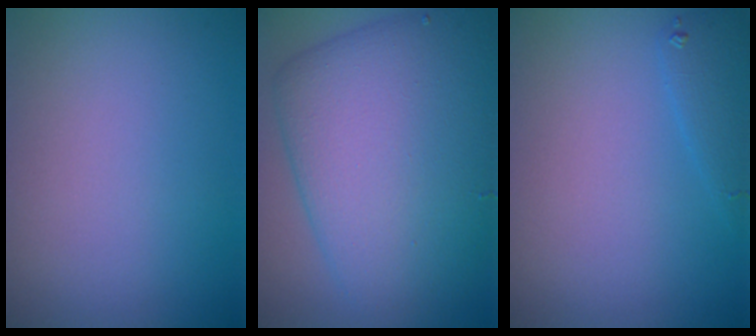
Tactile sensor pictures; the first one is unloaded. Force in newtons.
{"total": 11.1, "press": 11.1, "slide": 0.2}
{"total": 1.7, "press": 1.7, "slide": 0.2}